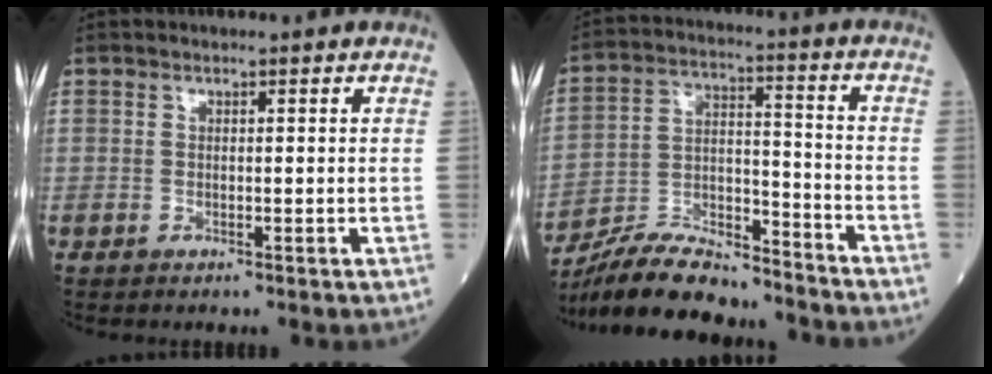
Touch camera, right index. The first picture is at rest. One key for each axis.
{"total": 15.3, "fx": -14.3, "fy": 2.5, "fz": 4.9, "tx": -0.089, "ty": 0.023, "tz": -0.251}